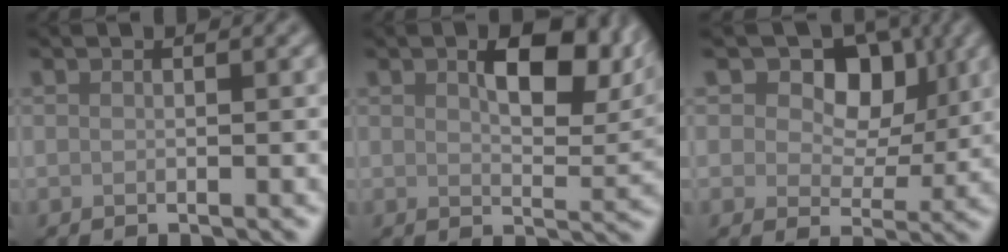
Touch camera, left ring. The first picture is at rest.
{"total": 8.0, "force": [2.8, 3.7, 6.5], "torque": [-0.093, 0.000, 0.049]}
{"total": 7.1, "force": [3.0, 4.8, 4.4], "torque": [-0.066, -0.002, 0.028]}